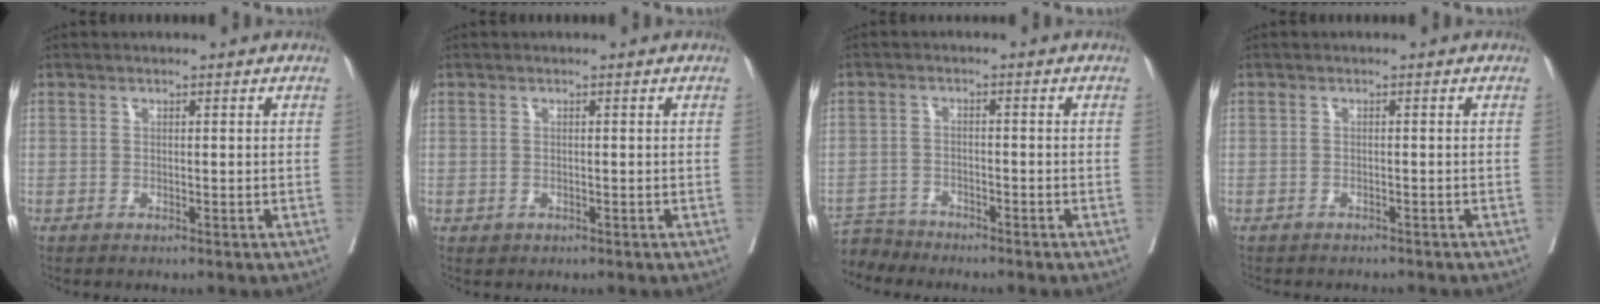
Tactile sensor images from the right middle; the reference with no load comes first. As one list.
[{"total": 0.6, "force": [-0.2, 0.5, 0.1], "torque": [-0.003, 0.002, 0.000]}, {"total": 4.0, "force": [-3.9, 0.2, -0.7], "torque": [0.013, -0.010, -0.073]}, {"total": 4.5, "force": [-4.0, 1.6, 1.1], "torque": [-0.011, -0.001, -0.053]}]